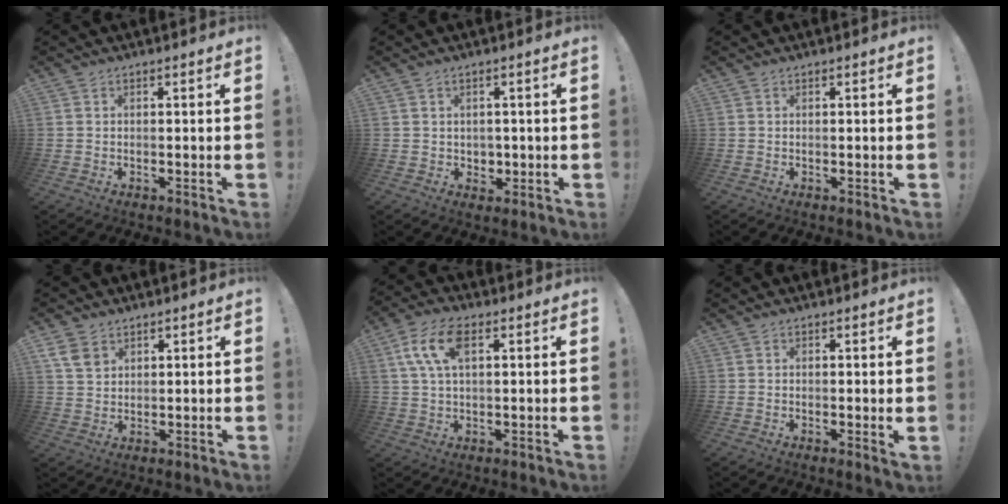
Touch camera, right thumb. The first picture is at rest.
{"total": 2.9, "force": [1.0, 2.7, 0.5], "torque": [0.004, -0.009, 0.017]}
{"total": 0.0}
{"total": 5.9, "force": [3.6, 4.0, 2.4], "torque": [-0.034, -0.014, 0.070]}
{"total": 10.7, "force": [3.6, 5.5, 8.5], "torque": [-0.169, 0.006, 0.069]}
{"total": 1.1, "force": [0.6, 0.1, 0.9], "torque": [0.002, -0.006, 0.006]}